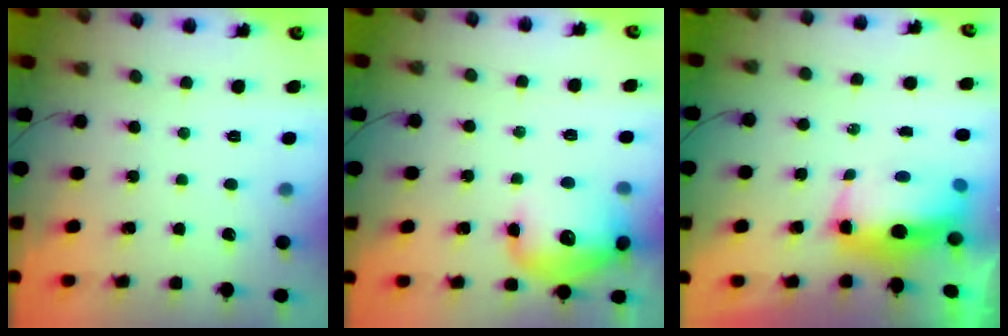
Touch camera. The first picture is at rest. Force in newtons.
{"total": 14.9, "press": 14.8, "slide": 1.4}
{"total": 10.2, "press": 9.9, "slide": 2.2}